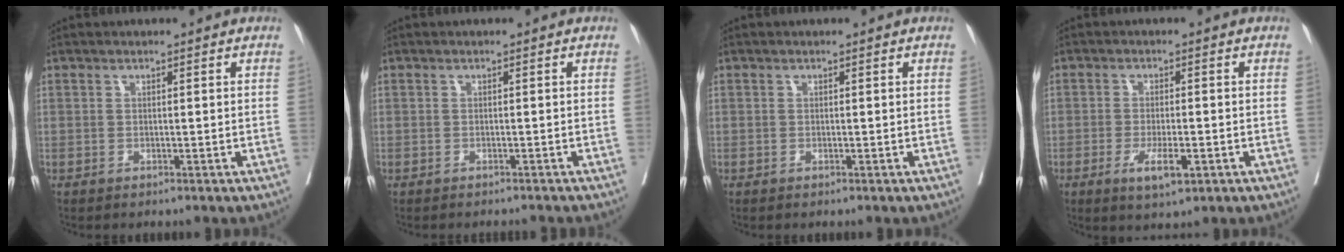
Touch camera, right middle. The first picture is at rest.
{"total": 3.3, "force": [-3.2, 0.2, 0.6], "torque": [-0.004, -0.007, -0.040]}
{"total": 0.0}
{"total": 4.8, "force": [-2.0, 1.1, 4.3], "torque": [-0.075, -0.005, -0.028]}